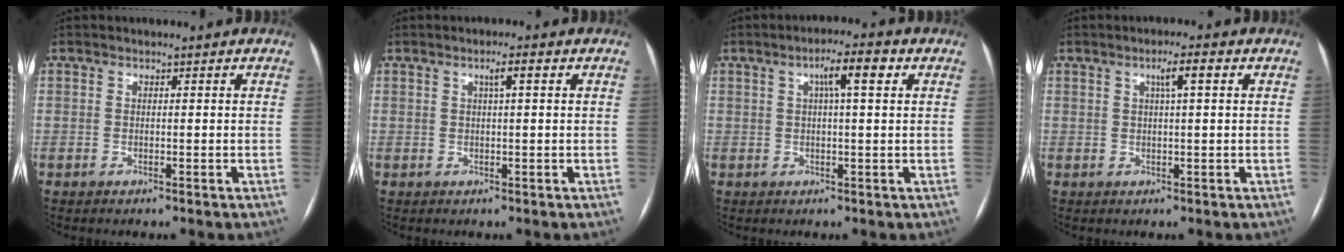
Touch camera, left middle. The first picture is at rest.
{"total": 2.0, "force": [0.7, 0.0, 1.9], "torque": [-0.033, 0.005, 0.012]}
{"total": 5.1, "force": [1.7, 0.5, 4.8], "torque": [-0.080, 0.013, 0.026]}
{"total": 3.0, "force": [1.0, 0.1, 2.8], "torque": [-0.047, 0.007, 0.017]}